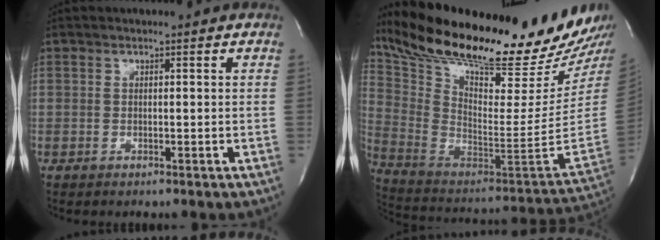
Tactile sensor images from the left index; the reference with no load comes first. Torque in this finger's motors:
{"motor_torque": [0.53, -0.98, 0.53, 0.19]}